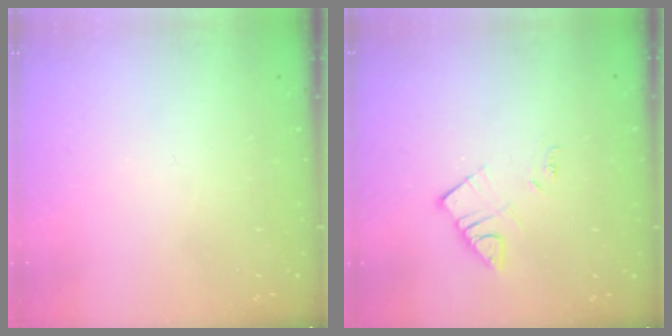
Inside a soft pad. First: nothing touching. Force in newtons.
{"total": 4.4, "press": 4.4, "slide": 0.2}